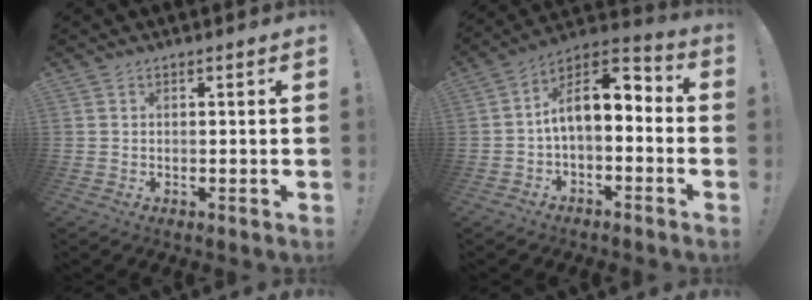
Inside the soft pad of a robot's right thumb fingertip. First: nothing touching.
{"total": 9.5, "force": [1.2, 5.5, 7.6], "torque": [-0.123, -0.005, 0.027]}